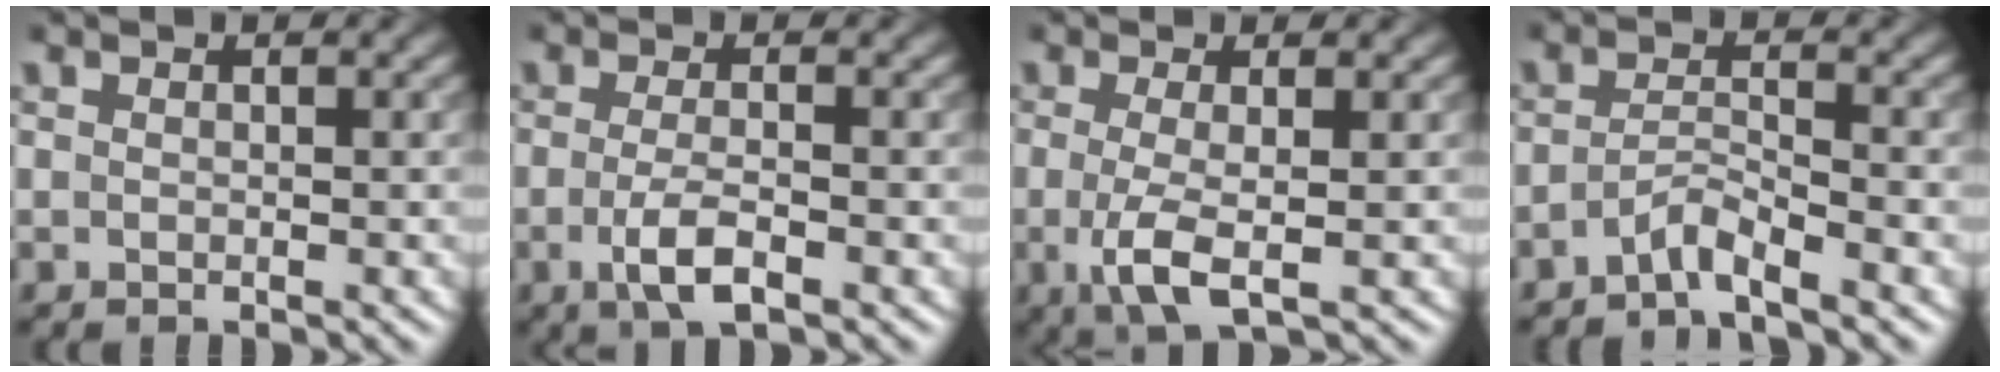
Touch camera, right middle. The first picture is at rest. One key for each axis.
{"total": 3.1, "fx": -1.1, "fy": 0.8, "fz": 2.7, "tx": -0.056, "ty": -0.003, "tz": -0.023}
{"total": 3.8, "fx": -0.6, "fy": 1.0, "fz": 3.6, "tx": -0.075, "ty": -0.011, "tz": -0.013}
{"total": 2.1, "fx": -1.8, "fy": 0.1, "fz": 1.1, "tx": -0.021, "ty": 0.003, "tz": -0.042}